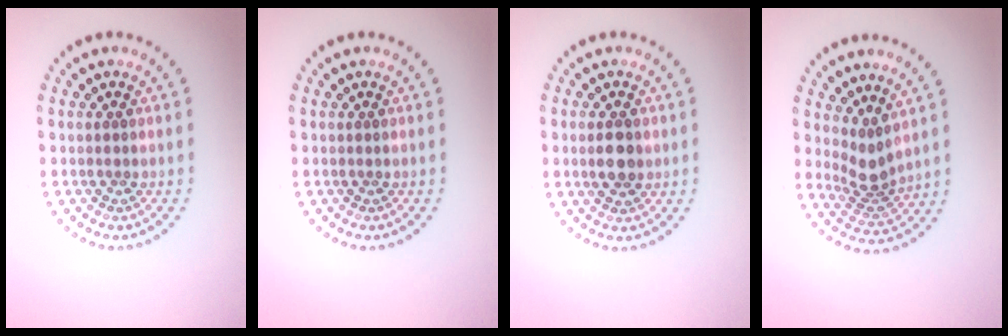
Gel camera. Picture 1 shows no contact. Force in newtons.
{"total": 0.0}
{"total": 2.5, "press": 2.5, "slide": 0.1}
{"total": 2.8, "press": 2.0, "slide": 2.0}